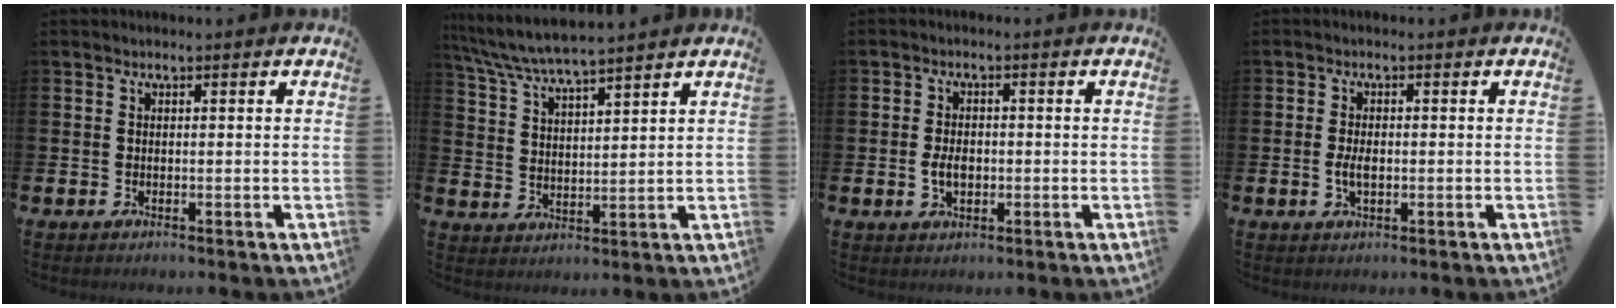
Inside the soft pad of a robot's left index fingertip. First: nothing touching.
{"total": 5.8, "force": [5.6, -0.1, 1.5], "torque": [-0.051, -0.031, 0.099]}
{"total": 2.9, "force": [-0.4, 1.9, 2.2], "torque": [-0.031, 0.001, -0.010]}
{"total": 2.3, "force": [-0.3, 1.2, 2.0], "torque": [-0.034, 0.001, -0.006]}